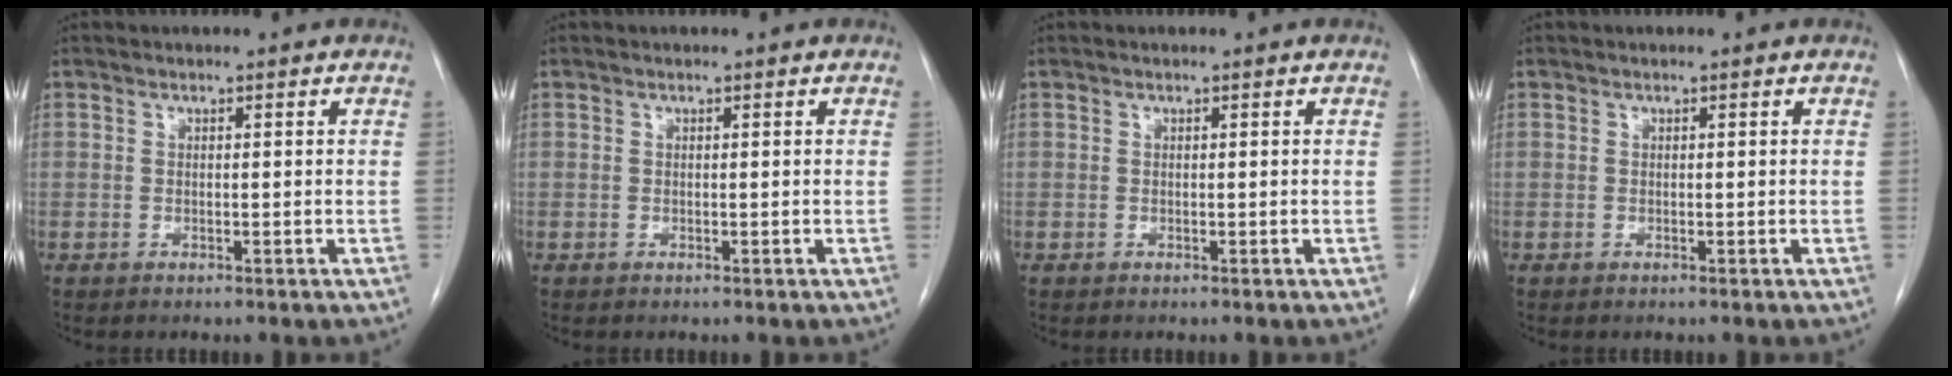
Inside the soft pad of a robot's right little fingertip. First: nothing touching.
{"total": 0.0}
{"total": 0.0}
{"total": 0.0}